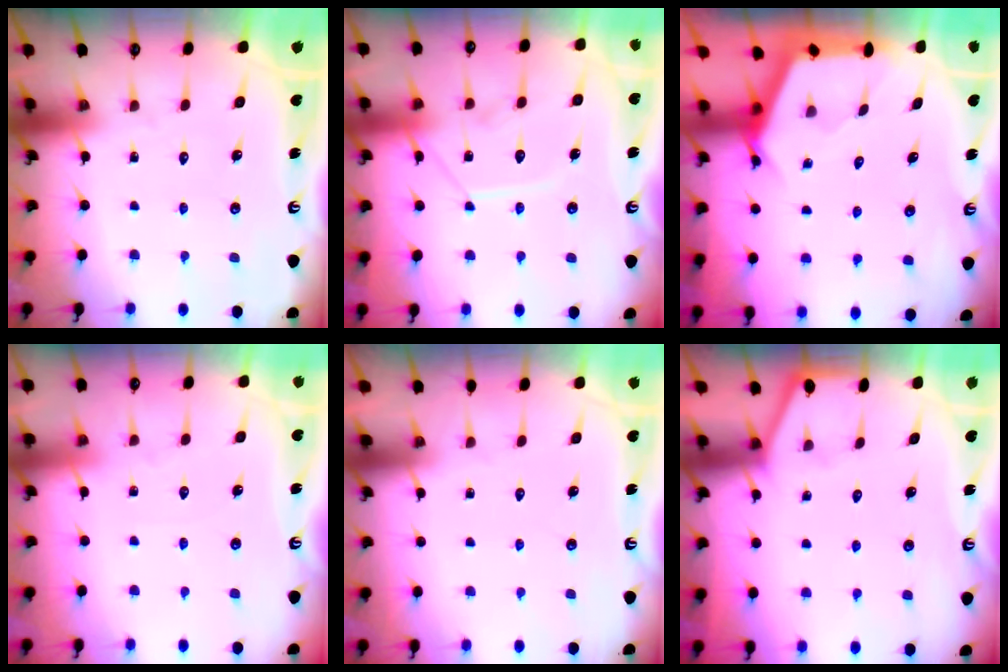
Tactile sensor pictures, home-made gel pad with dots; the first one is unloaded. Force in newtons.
{"total": 11.4, "press": 11.3, "slide": 1.0}
{"total": 2.6, "press": 2.6, "slide": 0.3}
{"total": 1.9, "press": 1.8, "slide": 0.4}
{"total": 0.0}
{"total": 1.3, "press": 1.3, "slide": 0.1}